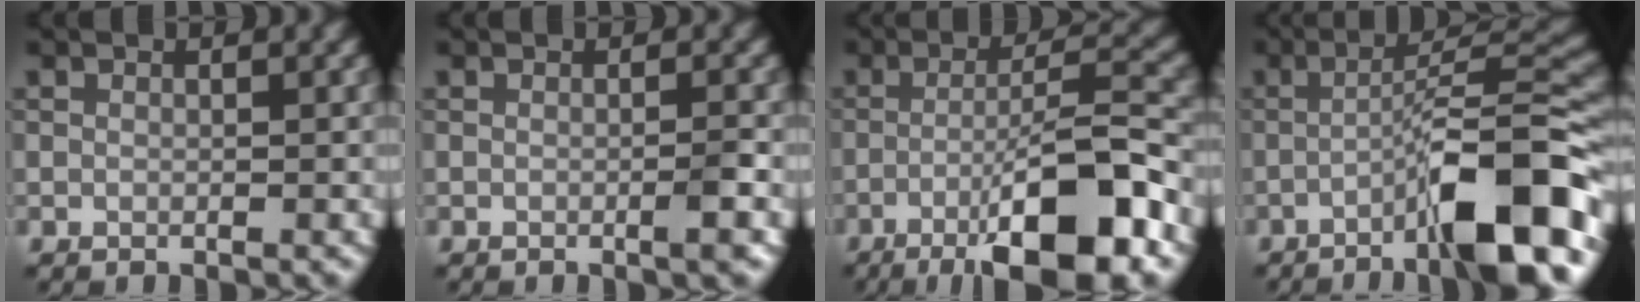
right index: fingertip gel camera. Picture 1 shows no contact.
{"total": 1.4, "force": [-0.4, 0.1, 1.3], "torque": [-0.018, 0.003, -0.011]}
{"total": 10.4, "force": [-5.1, 1.9, 8.8], "torque": [-0.128, 0.015, -0.091]}
{"total": 10.5, "force": [-5.0, 1.7, 9.0], "torque": [-0.123, 0.025, -0.086]}